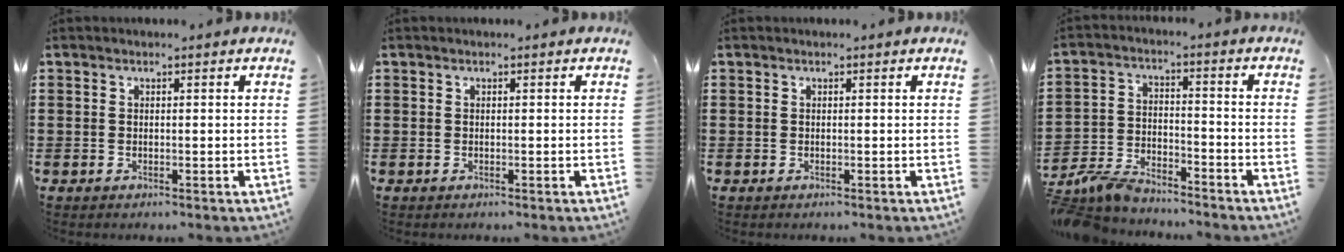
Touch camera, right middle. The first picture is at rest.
{"total": 0.0}
{"total": 0.0}
{"total": 6.3, "force": [-5.9, 1.3, 1.6], "torque": [-0.050, 0.004, -0.122]}